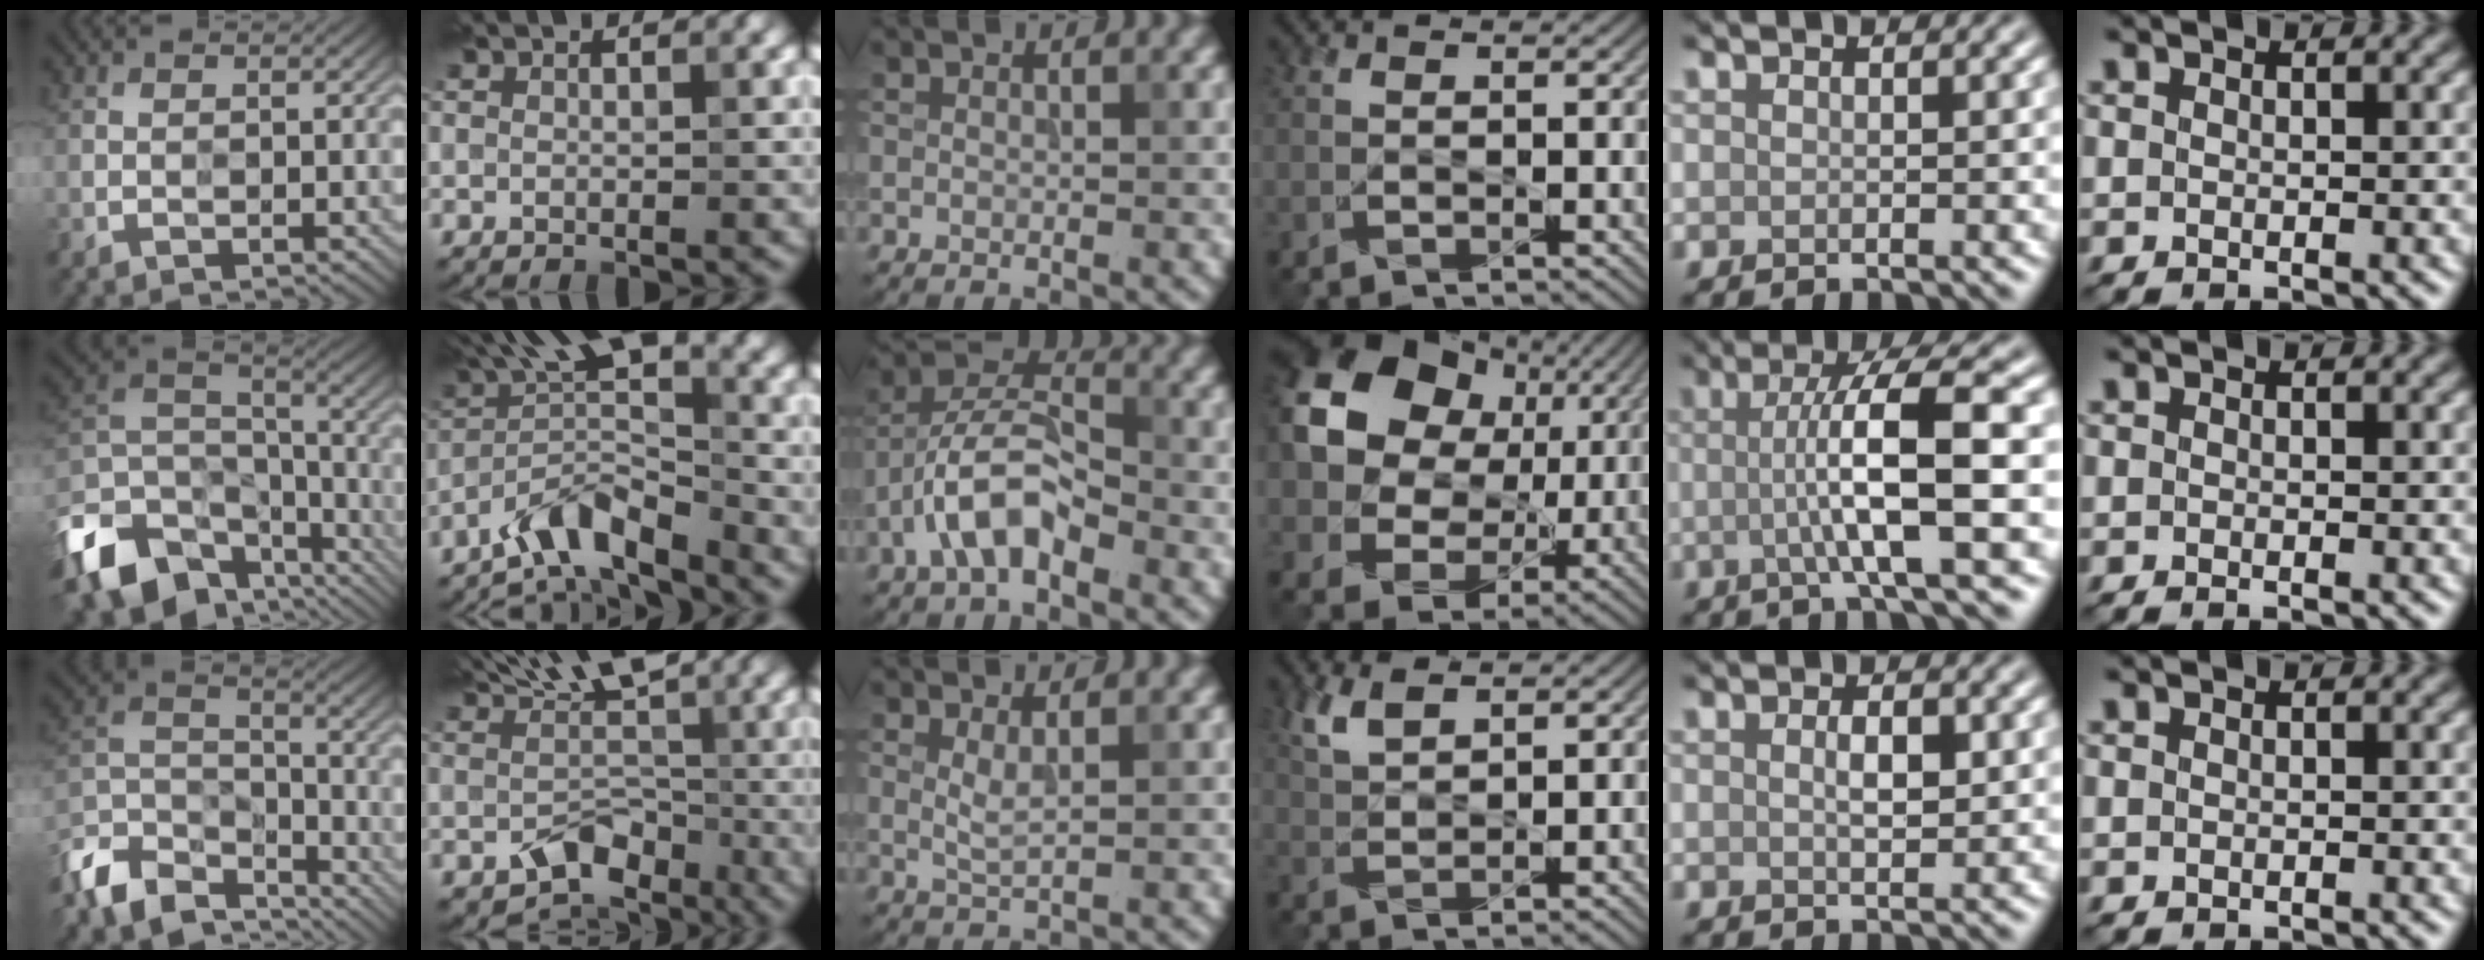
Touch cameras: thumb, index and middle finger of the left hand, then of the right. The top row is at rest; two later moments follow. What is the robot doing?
{"motion": "wipe", "object": "glasses"}